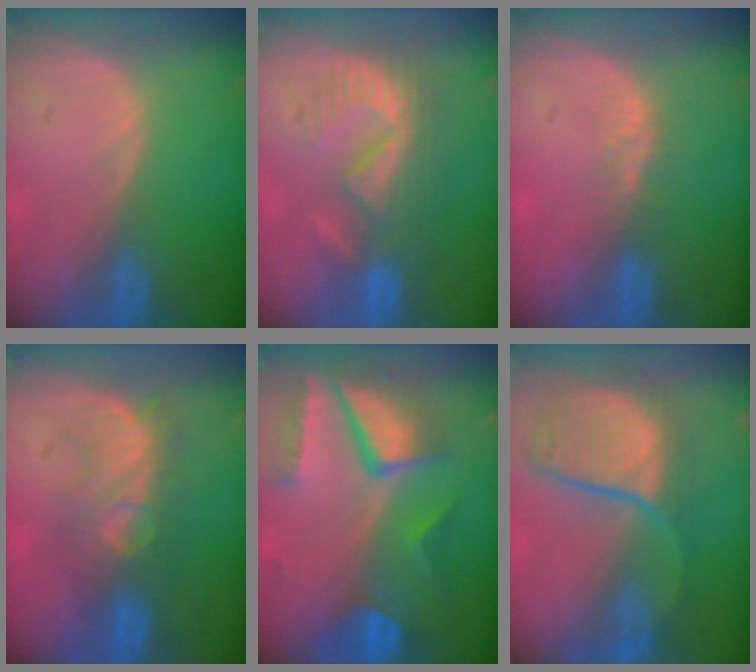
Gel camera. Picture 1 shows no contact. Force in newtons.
{"total": 8.9, "press": 8.1, "slide": 3.6}
{"total": 2.8, "press": 2.1, "slide": 1.8}
{"total": 8.2, "press": 7.9, "slide": 2.3}
{"total": 10.3, "press": 8.8, "slide": 5.4}
{"total": 9.8, "press": 9.1, "slide": 3.4}